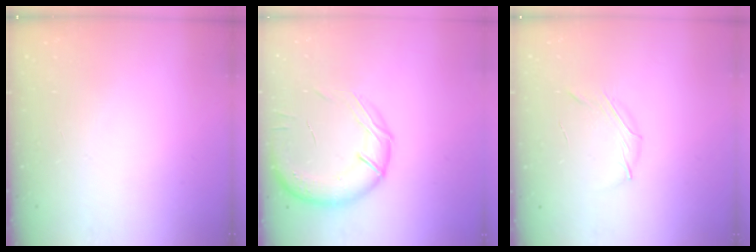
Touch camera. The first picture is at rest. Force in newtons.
{"total": 16.6, "press": 16.1, "slide": 4.3}
{"total": 4.0, "press": 3.9, "slide": 1.0}